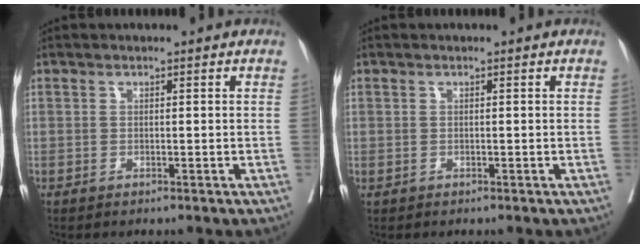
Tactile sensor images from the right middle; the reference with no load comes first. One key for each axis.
{"total": 0.0}